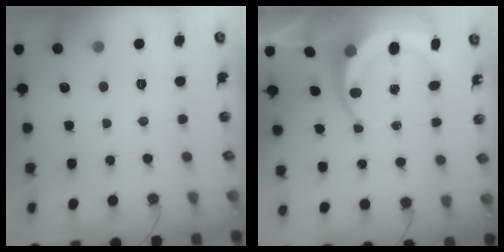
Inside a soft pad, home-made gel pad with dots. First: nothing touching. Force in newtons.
{"total": 8.1, "press": 8.0, "slide": 1.2}